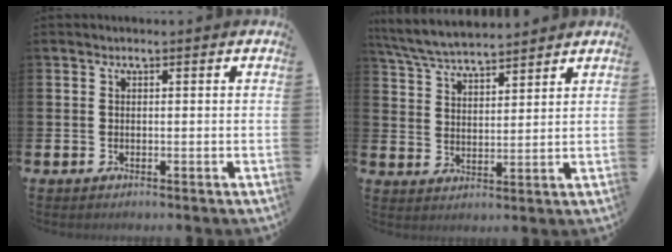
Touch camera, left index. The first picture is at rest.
{"total": 6.0, "force": [5.9, 0.9, 1.1], "torque": [-0.050, -0.024, 0.107]}